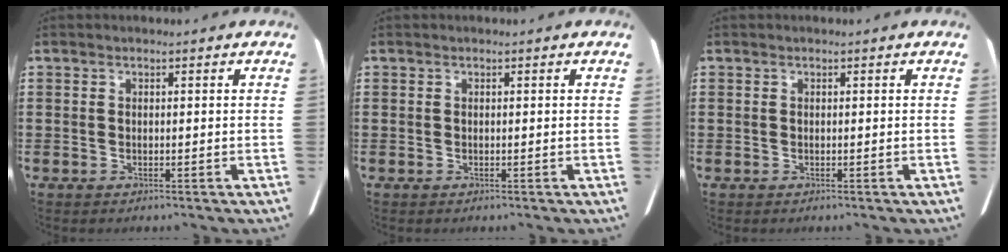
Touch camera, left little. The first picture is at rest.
{"total": 0.0}
{"total": 0.0}